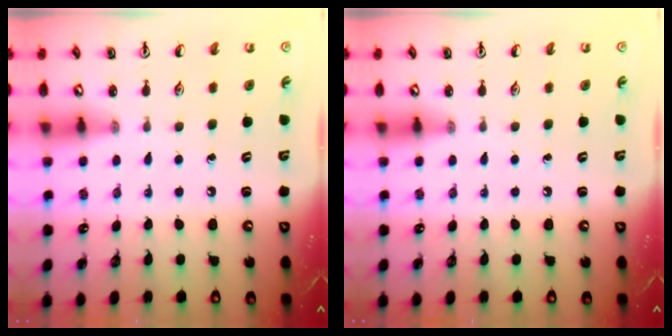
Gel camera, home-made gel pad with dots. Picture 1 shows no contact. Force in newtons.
{"total": 0.0}